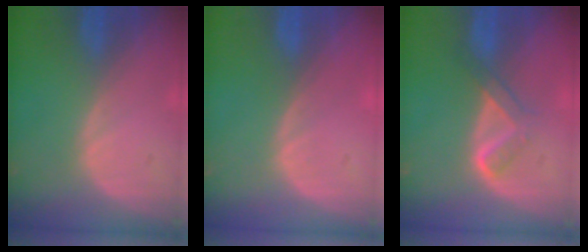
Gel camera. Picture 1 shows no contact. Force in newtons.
{"total": 0.5, "press": 0.1, "slide": 0.5}
{"total": 3.7, "press": 3.7, "slide": 0.6}